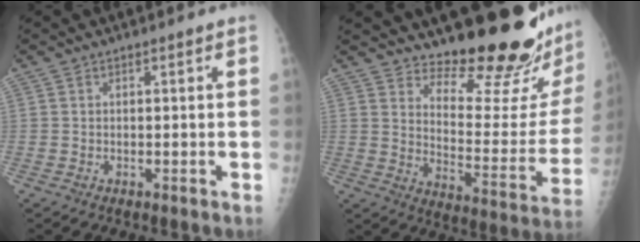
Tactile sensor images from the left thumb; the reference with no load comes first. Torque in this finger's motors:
{"motor_torque": [0.52, 0.24, -0.15, -0.63, 0.13]}